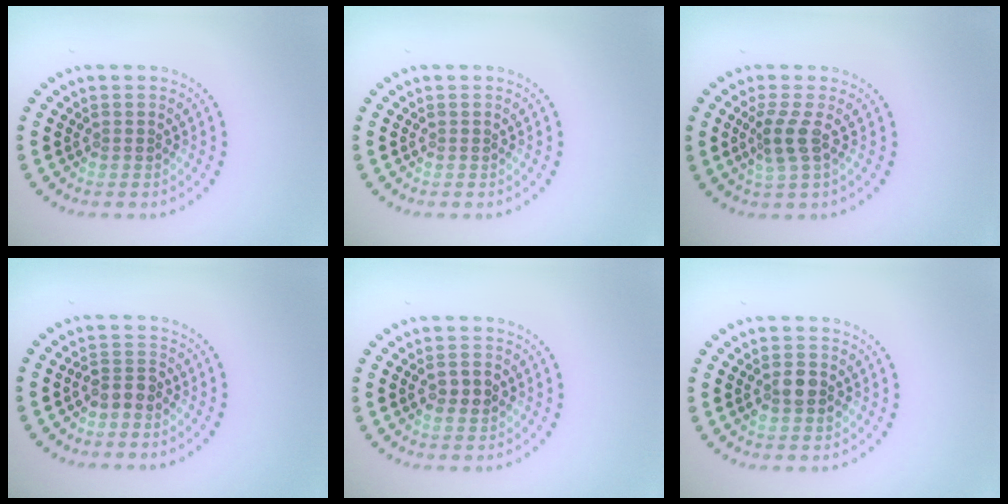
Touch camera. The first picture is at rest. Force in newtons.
{"total": 0.0}
{"total": 2.2, "press": 1.7, "slide": 1.4}
{"total": 1.8, "press": 1.5, "slide": 0.9}
{"total": 2.3, "press": 2.3, "slide": 0.0}
{"total": 2.5, "press": 2.4, "slide": 0.3}